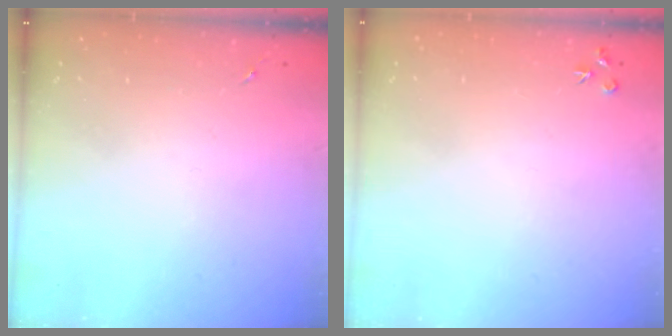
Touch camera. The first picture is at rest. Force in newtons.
{"total": 3.5, "press": 3.5, "slide": 0.4}